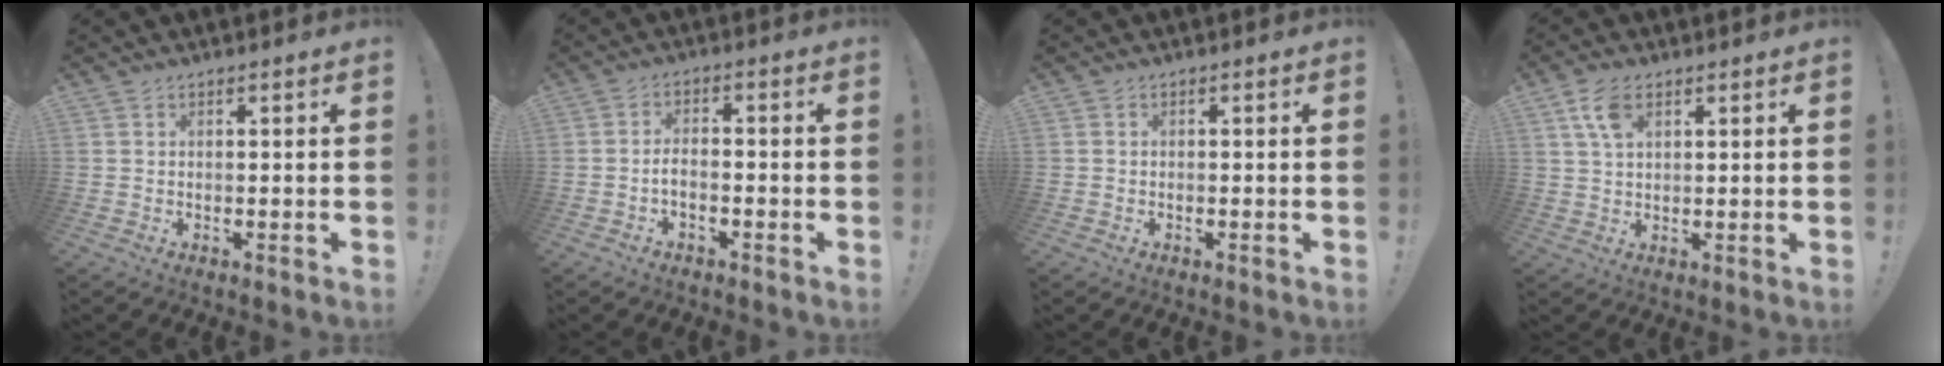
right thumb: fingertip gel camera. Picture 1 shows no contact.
{"total": 3.4, "force": [-1.9, 1.0, 2.6], "torque": [-0.059, 0.002, -0.034]}
{"total": 0.8, "force": [-0.7, -0.2, 0.2], "torque": [-0.012, 0.002, -0.011]}
{"total": 6.4, "force": [3.0, 3.4, 4.6], "torque": [-0.080, -0.003, 0.055]}